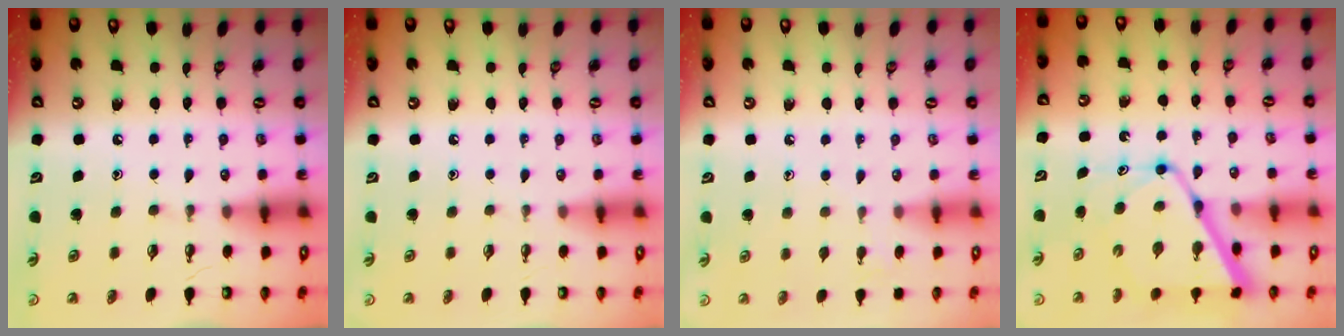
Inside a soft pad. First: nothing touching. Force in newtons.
{"total": 0.0}
{"total": 4.9, "press": 4.8, "slide": 0.4}
{"total": 14.0, "press": 14.0, "slide": 1.1}